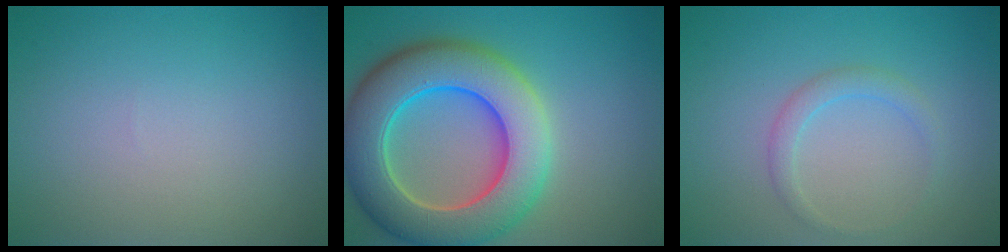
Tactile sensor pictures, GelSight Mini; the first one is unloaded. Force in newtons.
{"total": 11.2, "press": 11.2, "slide": 0.6}
{"total": 1.6, "press": 1.6, "slide": 0.0}